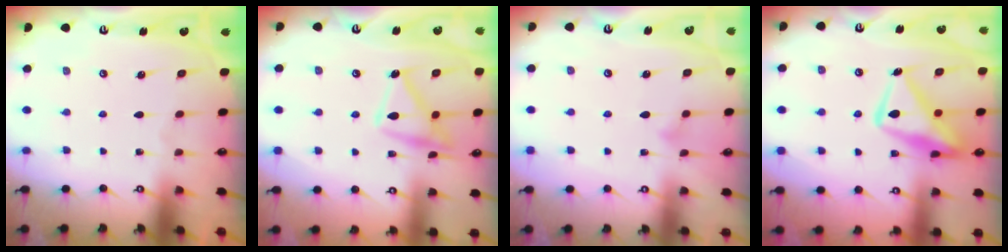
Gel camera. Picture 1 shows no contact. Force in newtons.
{"total": 14.3, "press": 14.3, "slide": 1.0}
{"total": 6.6, "press": 6.6, "slide": 0.3}
{"total": 15.6, "press": 15.5, "slide": 1.3}